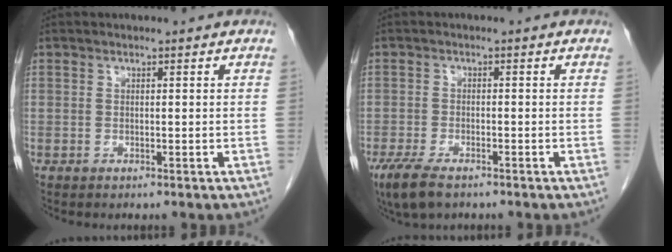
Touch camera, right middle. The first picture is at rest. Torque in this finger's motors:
{"motor_torque": [0.31, -0.38, 0.07, 0.05]}